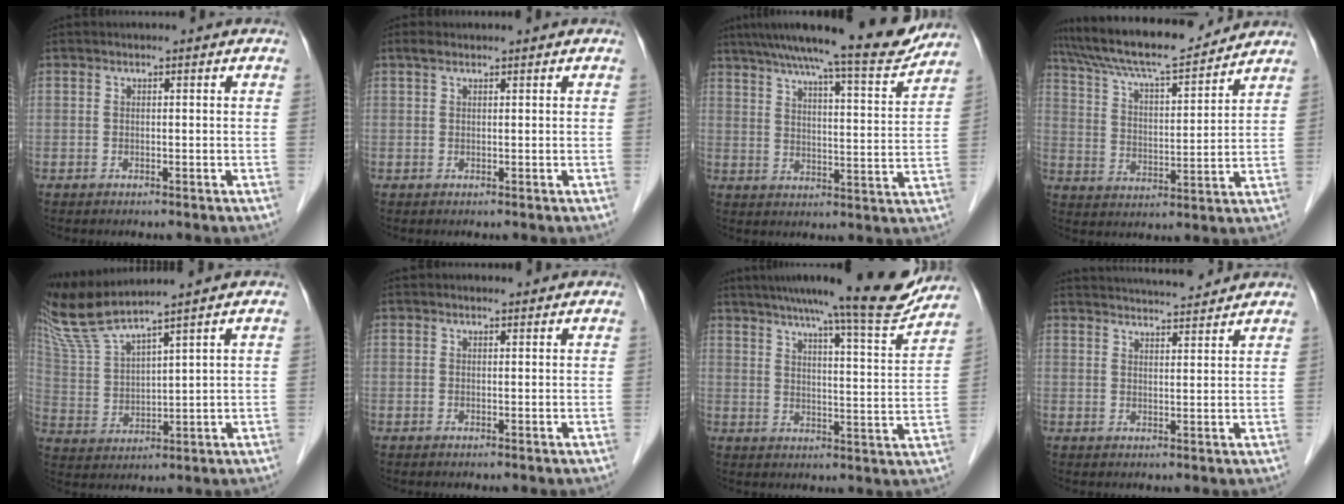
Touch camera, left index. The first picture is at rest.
{"total": 1.1, "force": [0.9, 0.4, 0.6], "torque": [-0.017, 0.015, 0.020]}
{"total": 16.7, "force": [14.6, 0.8, 8.0], "torque": [-0.117, -0.007, 0.201]}
{"total": 16.6, "force": [15.1, 1.6, 6.7], "torque": [-0.126, 0.013, 0.248]}
{"total": 9.6, "force": [8.5, -1.3, 4.4], "torque": [-0.107, 0.007, 0.175]}
{"total": 1.3, "force": [1.2, 0.4, 0.3], "torque": [-0.011, 0.014, 0.019]}
{"total": 16.2, "force": [14.2, 0.2, 7.7], "torque": [-0.108, -0.020, 0.188]}
{"total": 11.6, "force": [11.0, 0.6, 3.7], "torque": [-0.064, 0.016, 0.156]}